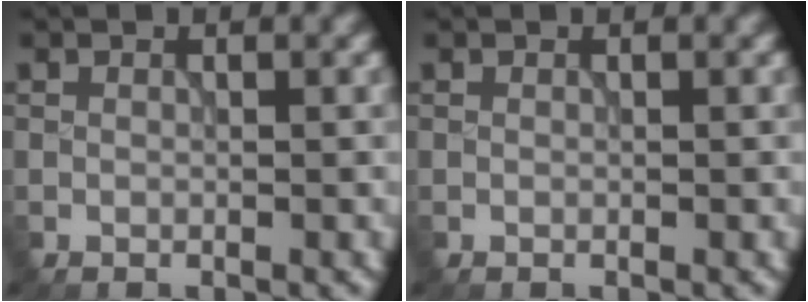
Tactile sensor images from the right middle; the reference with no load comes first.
{"total": 0.0}